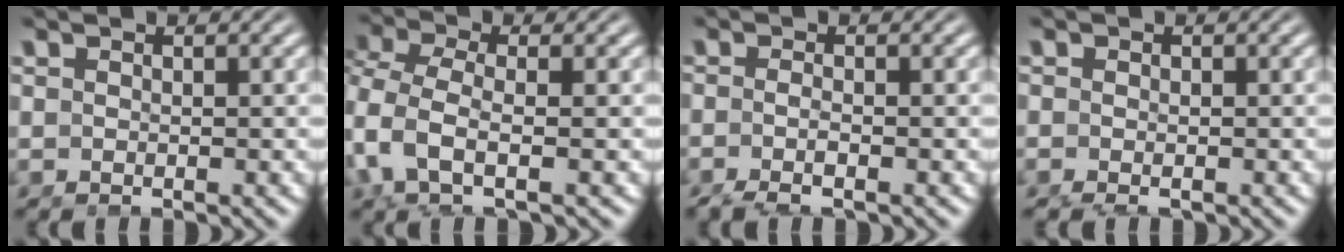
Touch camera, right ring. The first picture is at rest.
{"total": 4.8, "force": [-0.5, 3.0, 3.8], "torque": [-0.115, -0.031, 0.008]}
{"total": 2.8, "force": [-1.9, 0.8, 1.9], "torque": [-0.044, -0.015, -0.027]}
{"total": 2.2, "force": [-1.2, 1.6, 1.0], "torque": [-0.027, -0.014, -0.016]}